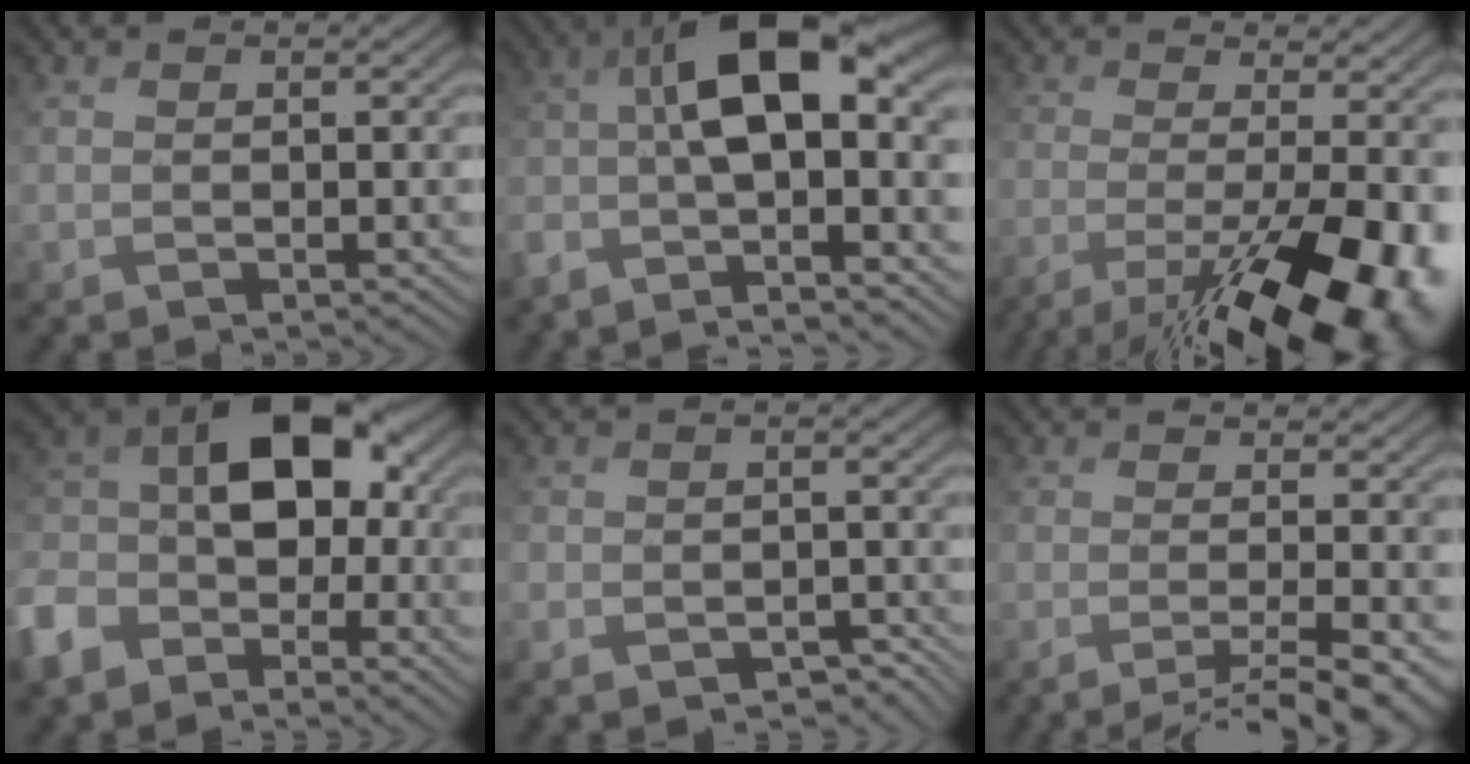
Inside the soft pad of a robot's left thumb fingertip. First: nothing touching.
{"total": 12.2, "force": [-2.8, 4.1, 11.1], "torque": [-0.210, -0.004, -0.061]}
{"total": 15.1, "force": [-6.9, 5.1, 12.5], "torque": [-0.217, -0.020, -0.096]}
{"total": 13.9, "force": [-4.8, 8.9, 9.5], "torque": [-0.200, -0.001, -0.110]}
{"total": 6.6, "force": [-5.5, 2.9, 2.2], "torque": [-0.030, -0.008, -0.083]}
{"total": 7.4, "force": [-4.4, 1.4, 5.8], "torque": [-0.080, 0.000, -0.066]}